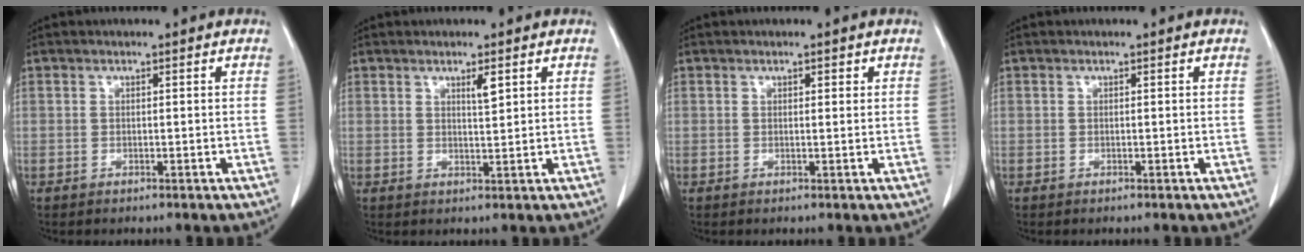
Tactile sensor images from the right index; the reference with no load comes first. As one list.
[{"total": 2.1, "force": [1.1, 0.2, 1.8], "torque": [-0.033, -0.003, 0.020]}, {"total": 0.9, "force": [0.5, 0.3, 0.6], "torque": [-0.010, -0.001, 0.007]}, {"total": 0.0}]